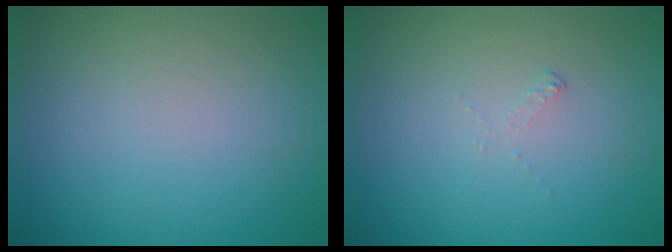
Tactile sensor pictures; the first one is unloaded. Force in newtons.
{"total": 0.6, "press": 0.2, "slide": 0.6}